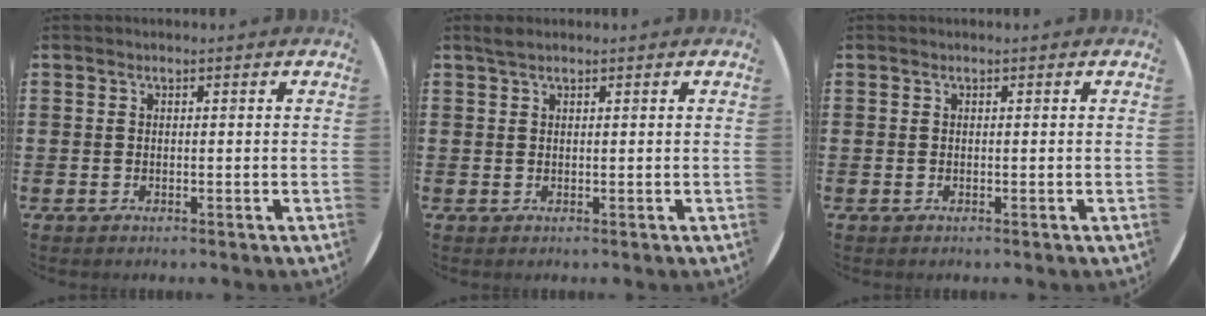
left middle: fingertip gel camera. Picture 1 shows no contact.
{"total": 1.2, "force": [1.0, 0.4, 0.5], "torque": [-0.010, 0.005, 0.018]}
{"total": 0.0}